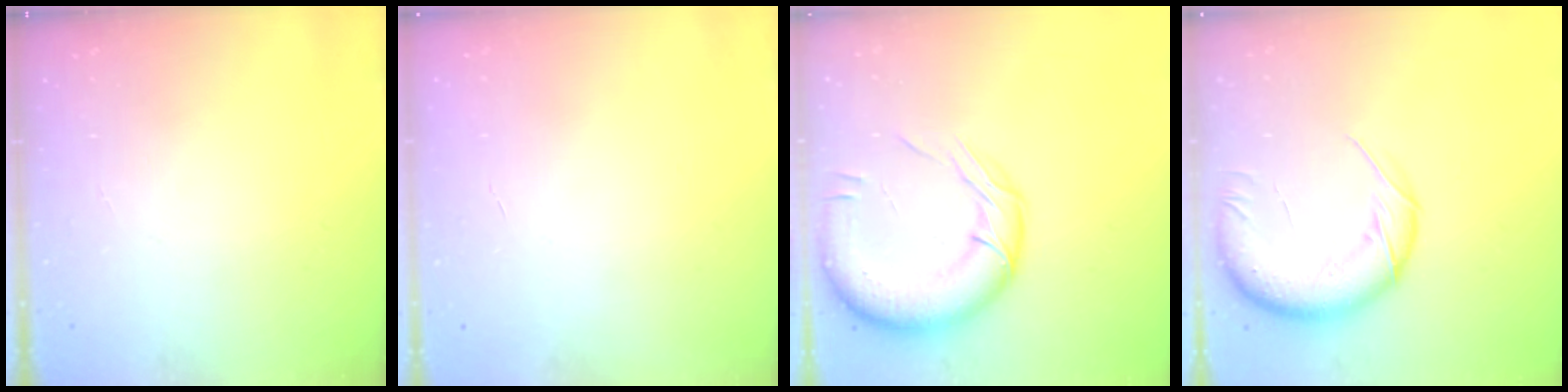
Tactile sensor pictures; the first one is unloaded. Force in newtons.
{"total": 0.0}
{"total": 16.5, "press": 16.1, "slide": 3.4}
{"total": 14.6, "press": 14.1, "slide": 3.6}